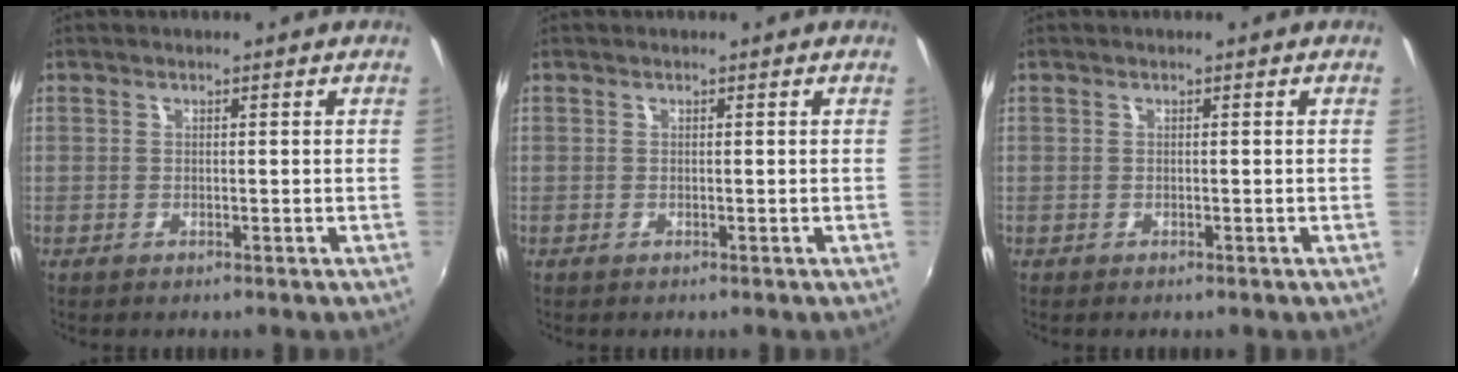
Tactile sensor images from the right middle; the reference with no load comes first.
{"total": 0.0}
{"total": 0.0}